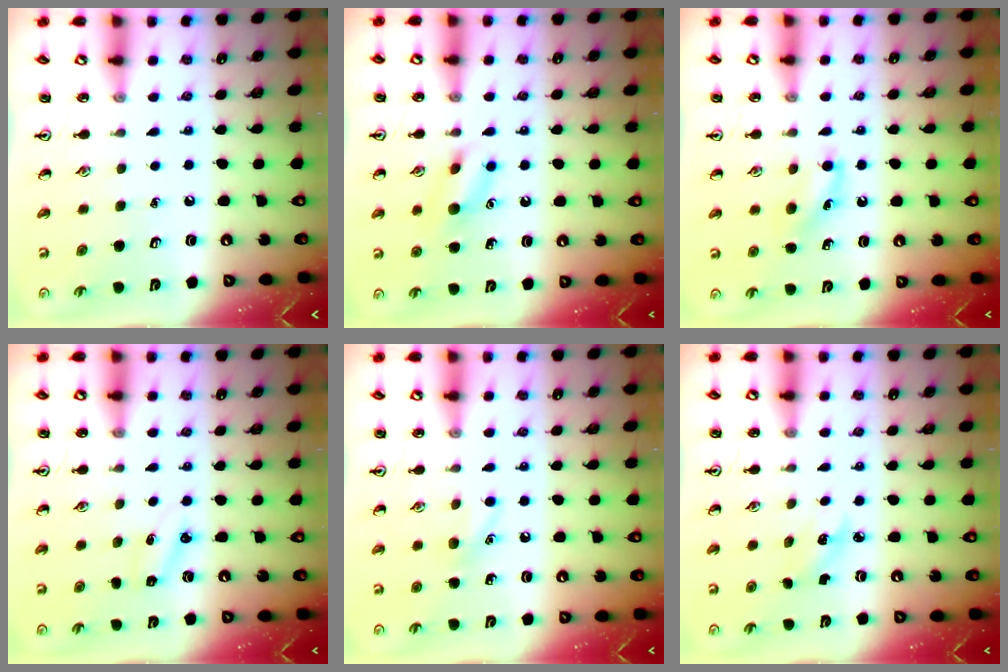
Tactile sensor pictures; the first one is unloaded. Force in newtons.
{"total": 9.7, "press": 9.7, "slide": 0.6}
{"total": 7.4, "press": 7.2, "slide": 1.6}
{"total": 2.5, "press": 2.4, "slide": 0.8}
{"total": 6.2, "press": 5.9, "slide": 1.8}
{"total": 2.5, "press": 2.4, "slide": 0.9}